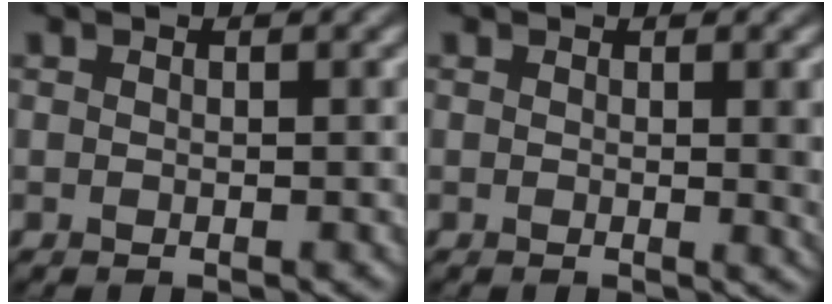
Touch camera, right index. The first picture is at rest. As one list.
[{"total": 3.1, "force": [0.2, 0.8, 3.0], "torque": [-0.031, -0.002, 0.003]}]